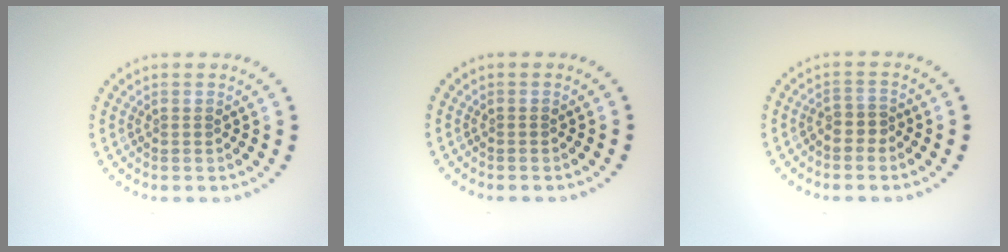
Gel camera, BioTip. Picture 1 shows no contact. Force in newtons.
{"total": 0.0}
{"total": 1.5, "press": 1.2, "slide": 1.0}